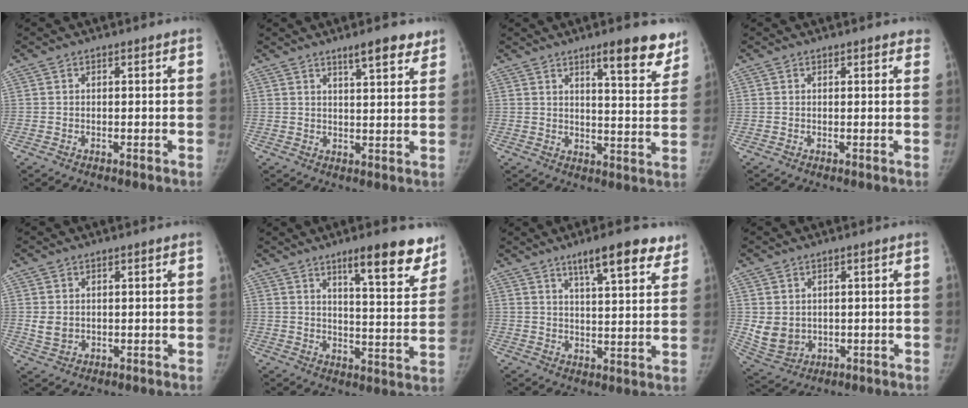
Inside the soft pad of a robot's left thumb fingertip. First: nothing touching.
{"total": 6.7, "force": [4.8, 1.5, 4.4], "torque": [-0.048, -0.027, 0.068]}
{"total": 11.6, "force": [7.9, 2.7, 8.0], "torque": [-0.070, -0.048, 0.107]}
{"total": 2.3, "force": [1.8, 1.0, 1.0], "torque": [0.010, 0.001, 0.014]}
{"total": 2.9, "force": [0.5, 2.3, 1.7], "torque": [-0.025, -0.009, 0.017]}
{"total": 14.1, "force": [9.6, 3.2, 9.9], "torque": [-0.096, -0.060, 0.137]}
{"total": 12.1, "force": [8.2, 2.9, 8.4], "torque": [-0.091, -0.036, 0.118]}
{"total": 5.9, "force": [0.7, 5.0, 3.0], "torque": [-0.046, -0.013, 0.034]}